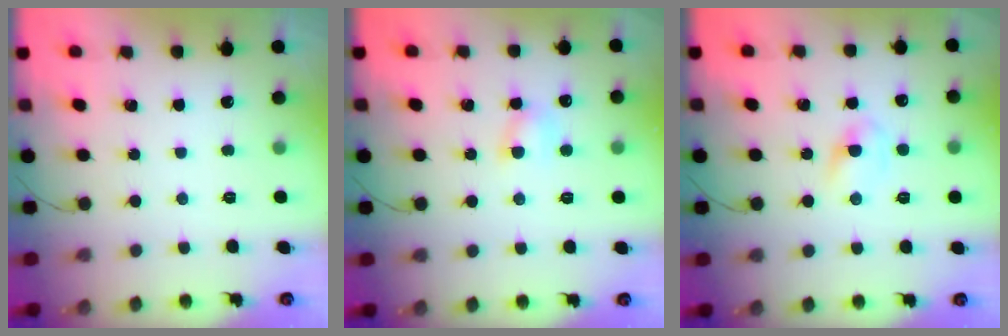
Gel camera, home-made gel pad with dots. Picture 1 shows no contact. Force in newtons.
{"total": 5.1, "press": 5.0, "slide": 1.2}
{"total": 4.4, "press": 4.1, "slide": 1.5}